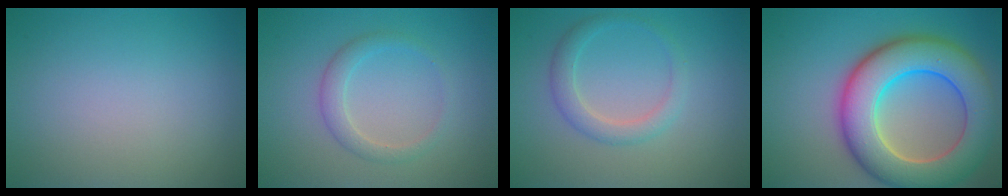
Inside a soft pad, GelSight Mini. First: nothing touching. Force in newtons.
{"total": 2.1, "press": 2.1, "slide": 0.2}
{"total": 2.4, "press": 2.4, "slide": 0.1}
{"total": 11.0, "press": 11.0, "slide": 0.6}